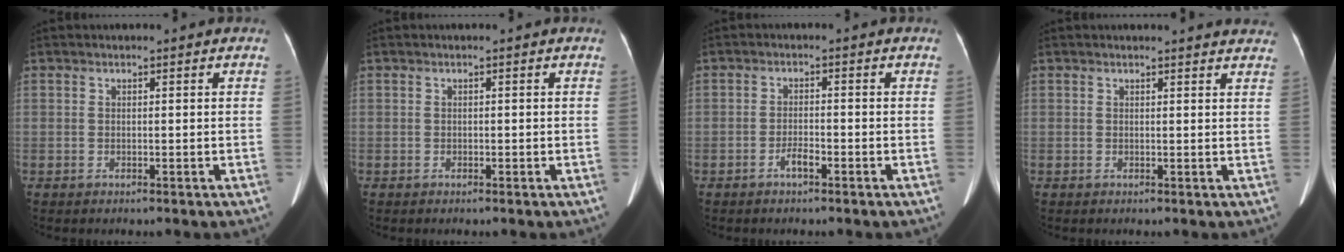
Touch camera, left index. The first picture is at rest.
{"total": 0.0}
{"total": 2.1, "force": [-1.5, 0.4, 1.4], "torque": [-0.027, -0.001, -0.024]}
{"total": 8.0, "force": [7.8, 1.0, 1.6], "torque": [-0.001, -0.003, 0.060]}